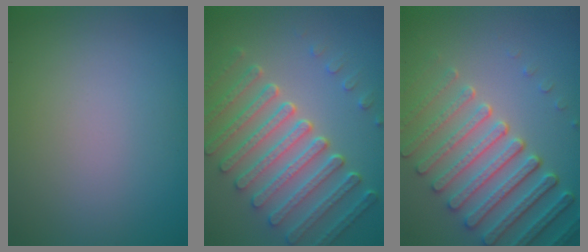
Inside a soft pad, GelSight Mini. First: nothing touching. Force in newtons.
{"total": 7.5, "press": 5.7, "slide": 4.9}
{"total": 6.9, "press": 5.7, "slide": 3.9}